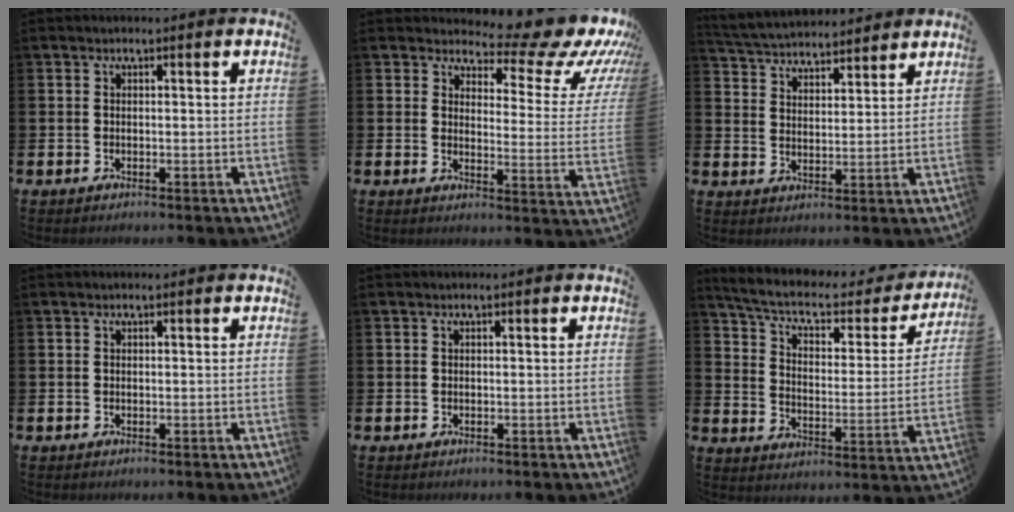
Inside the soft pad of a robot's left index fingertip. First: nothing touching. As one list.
[{"total": 7.9, "force": [6.2, 3.4, 3.5], "torque": [-0.046, -0.062, 0.097]}, {"total": 4.6, "force": [4.5, 0.9, 0.1], "torque": [-0.028, -0.030, 0.081]}, {"total": 0.0}, {"total": 0.0}, {"total": 7.1, "force": [5.7, 2.4, 3.5], "torque": [-0.092, -0.040, 0.091]}]